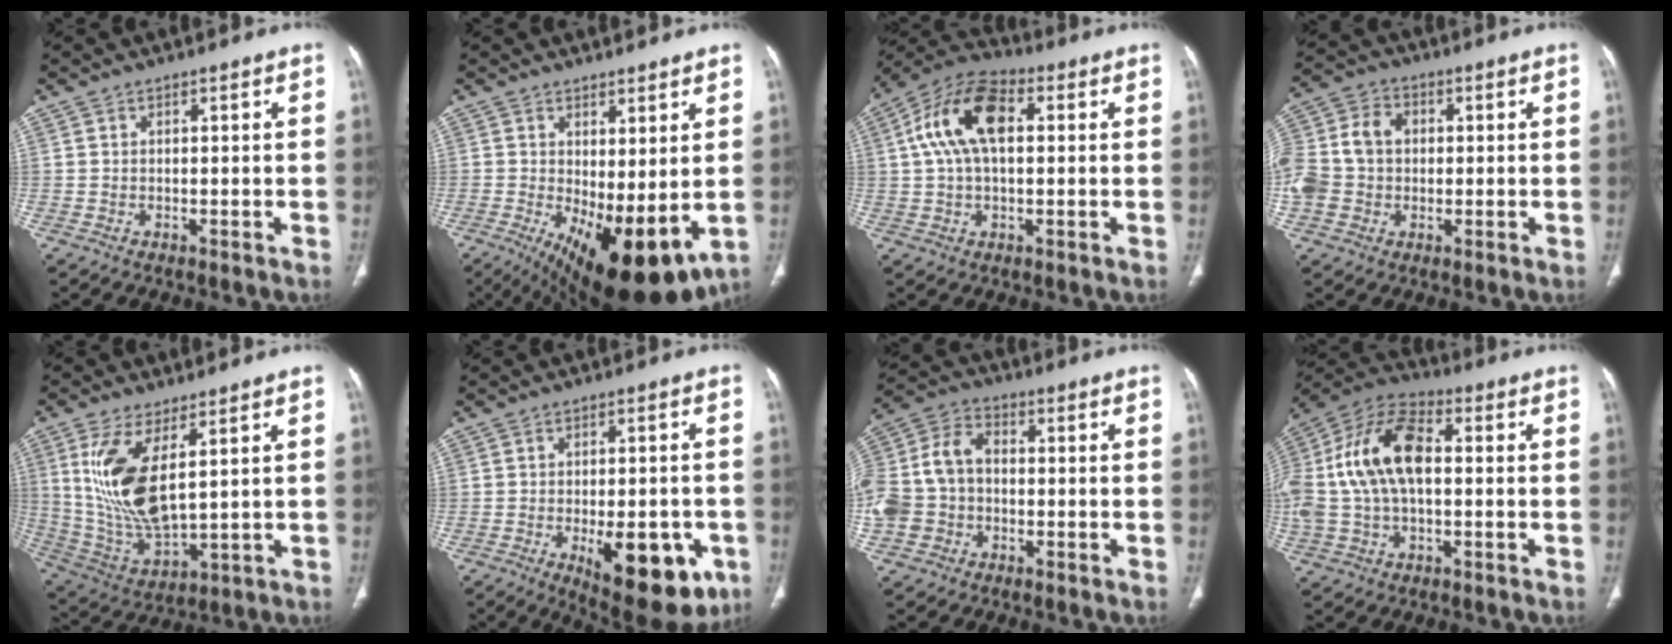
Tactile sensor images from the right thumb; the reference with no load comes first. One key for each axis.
{"total": 14.5, "fx": -2.2, "fy": 5.7, "fz": 13.1, "tx": -0.206, "ty": -0.026, "tz": -0.011}
{"total": 13.7, "fx": 2.7, "fy": 7.7, "fz": 11.0, "tx": -0.211, "ty": 0.031, "tz": 0.043}
{"total": 13.7, "fx": 0.2, "fy": 11.2, "fz": 7.9, "tx": -0.174, "ty": 0.031, "tz": 0.004}
{"total": 15.0, "fx": 4.5, "fy": 6.0, "fz": 13.0, "tx": -0.269, "ty": -0.028, "tz": 0.107}
{"total": 16.5, "fx": -5.9, "fy": 7.2, "fz": 13.6, "tx": -0.142, "ty": 0.007, "tz": -0.062}
{"total": 13.2, "fx": -1.8, "fy": 10.5, "fz": 7.7, "tx": -0.166, "ty": 0.040, "tz": -0.040}
{"total": 18.8, "fx": 1.1, "fy": 10.7, "fz": 15.4, "tx": -0.323, "ty": 0.037, "tz": 0.016}